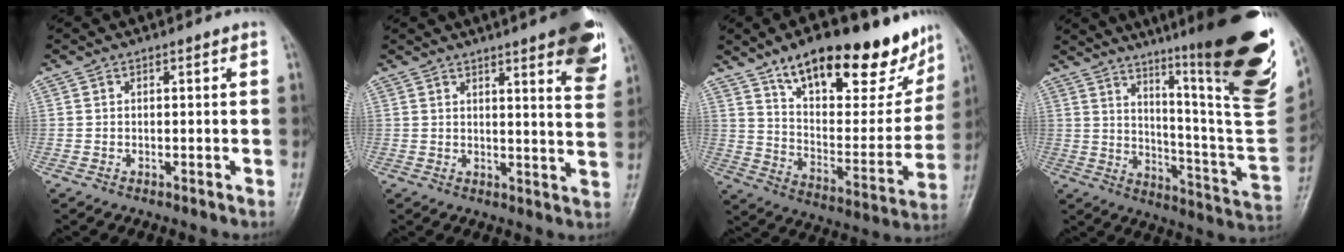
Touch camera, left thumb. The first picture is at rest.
{"total": 13.4, "force": [8.0, 2.5, 10.5], "torque": [-0.109, -0.034, 0.090]}
{"total": 25.4, "force": [17.5, 9.8, 15.6], "torque": [-0.178, -0.061, 0.272]}
{"total": 30.2, "force": [17.6, 3.5, 24.2], "torque": [-0.282, -0.094, 0.258]}